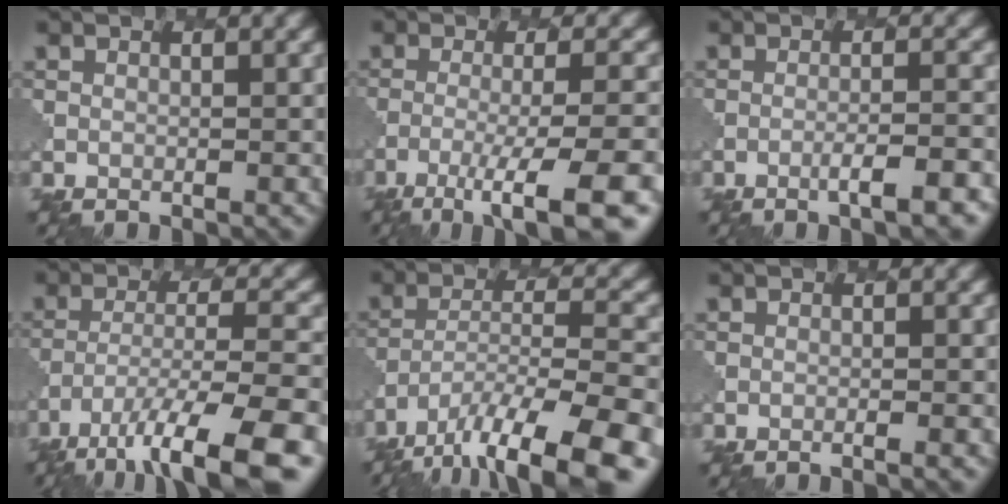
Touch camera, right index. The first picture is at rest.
{"total": 8.3, "force": [-5.1, 1.6, 6.3], "torque": [-0.087, 0.000, -0.080]}
{"total": 3.8, "force": [-2.0, 0.6, 3.2], "torque": [-0.043, 0.005, -0.036]}
{"total": 10.7, "force": [-7.1, 2.7, 7.5], "torque": [-0.132, -0.008, -0.117]}
{"total": 12.4, "force": [-8.8, 3.3, 8.0], "torque": [-0.149, -0.008, -0.144]}
{"total": 1.3, "force": [-0.6, 0.3, 1.0], "torque": [-0.006, 0.000, -0.014]}